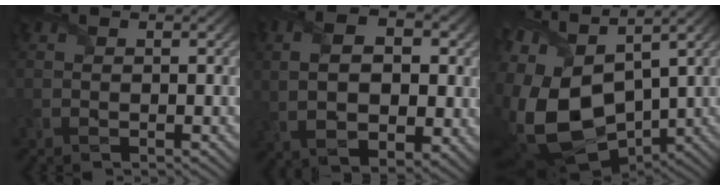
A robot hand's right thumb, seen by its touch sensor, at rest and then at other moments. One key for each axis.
{"total": 10.6, "fx": 0.7, "fy": 6.3, "fz": 8.5, "tx": -0.179, "ty": -0.002, "tz": 0.010}
{"total": 18.3, "fx": -1.7, "fy": 11.0, "fz": 14.6, "tx": -0.343, "ty": -0.040, "tz": -0.005}